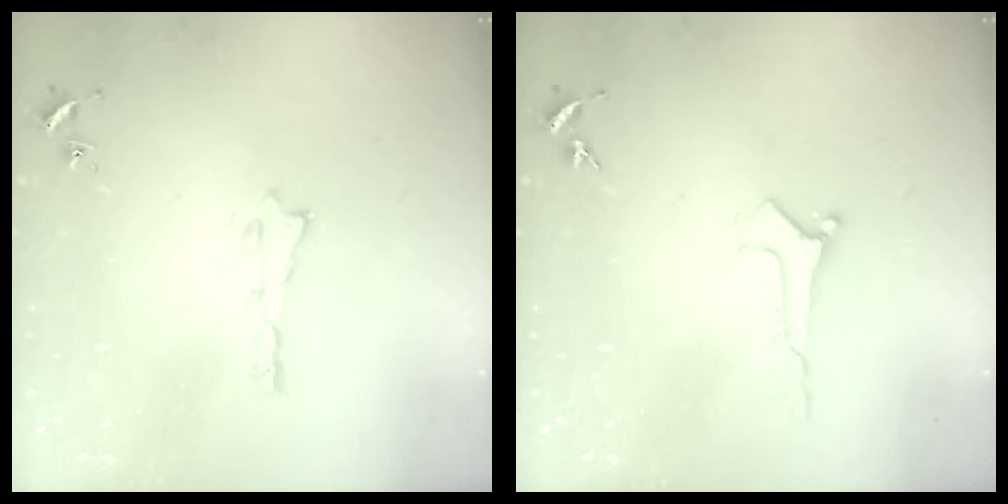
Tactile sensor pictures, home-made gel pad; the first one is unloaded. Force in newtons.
{"total": 0.0}